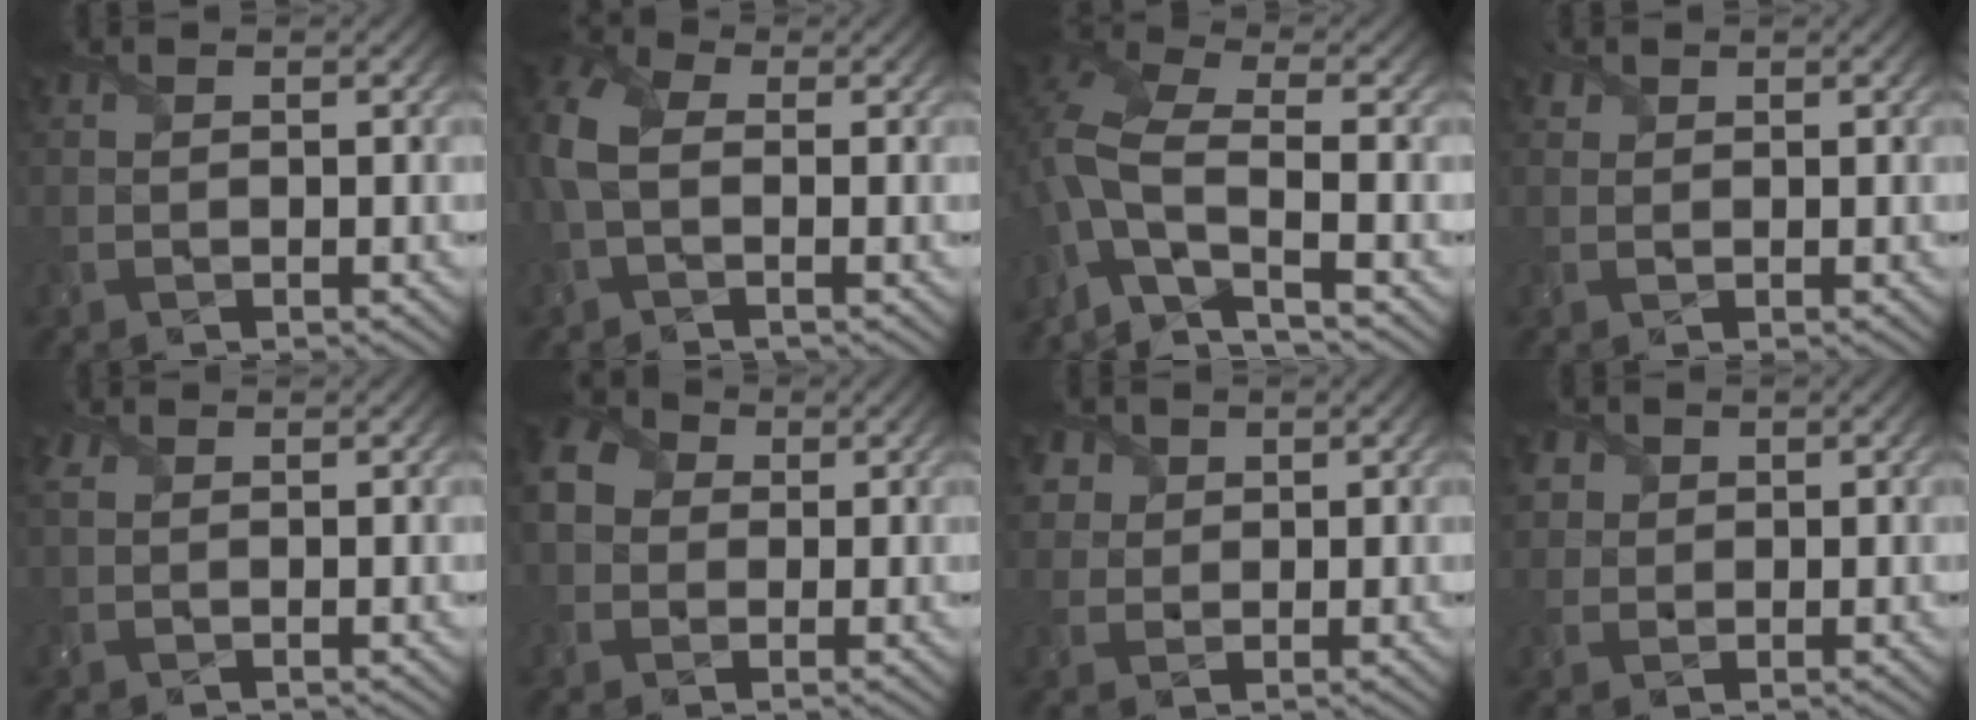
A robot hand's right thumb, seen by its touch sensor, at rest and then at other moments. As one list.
[{"total": 5.9, "force": [0.0, 3.8, 4.5], "torque": [-0.124, 0.007, -0.015]}, {"total": 8.4, "force": [-4.2, 2.8, 6.7], "torque": [-0.146, -0.003, -0.098]}, {"total": 1.1, "force": [0.9, 0.5, 0.0], "torque": [-0.001, 0.003, 0.018]}, {"total": 1.9, "force": [1.4, 0.9, 0.9], "torque": [-0.027, 0.008, 0.029]}, {"total": 6.1, "force": [0.7, 5.2, 3.0], "torque": [-0.088, 0.009, 0.005]}, {"total": 4.3, "force": [2.4, 3.3, 1.4], "torque": [-0.053, -0.005, 0.053]}, {"total": 3.7, "force": [1.7, 3.0, 1.1], "torque": [-0.046, -0.001, 0.038]}]